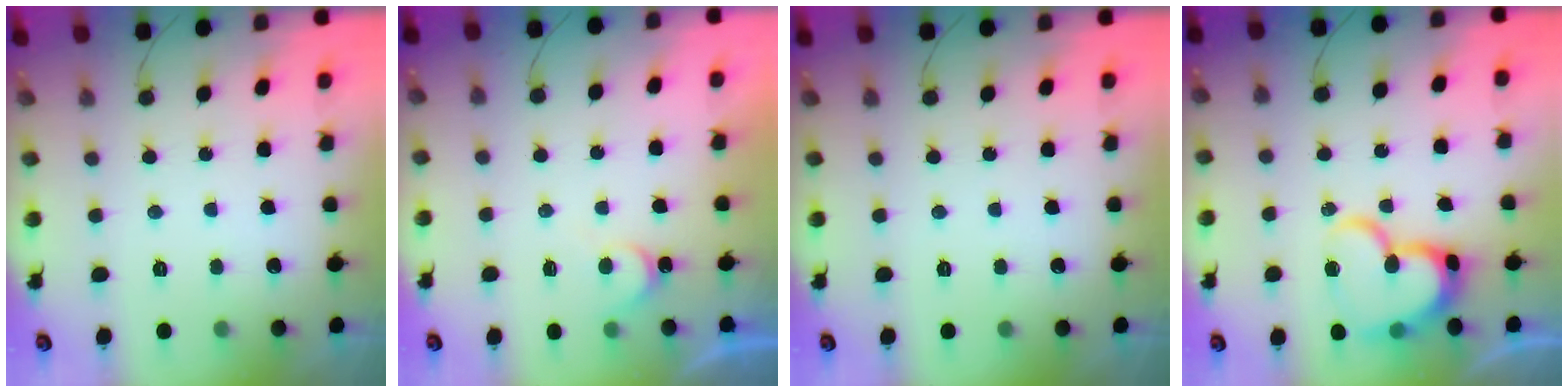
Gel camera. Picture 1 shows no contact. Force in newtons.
{"total": 4.0, "press": 4.0, "slide": 0.4}
{"total": 0.0}
{"total": 16.8, "press": 16.7, "slide": 1.9}